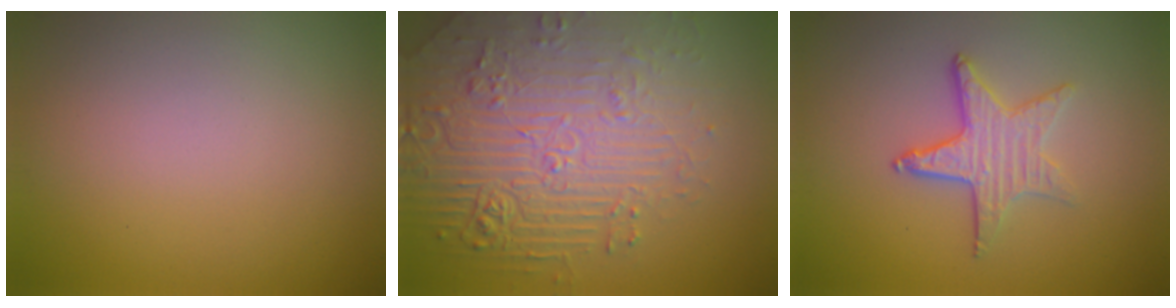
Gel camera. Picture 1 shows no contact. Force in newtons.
{"total": 6.6, "press": 5.4, "slide": 3.8}
{"total": 3.5, "press": 2.9, "slide": 2.0}